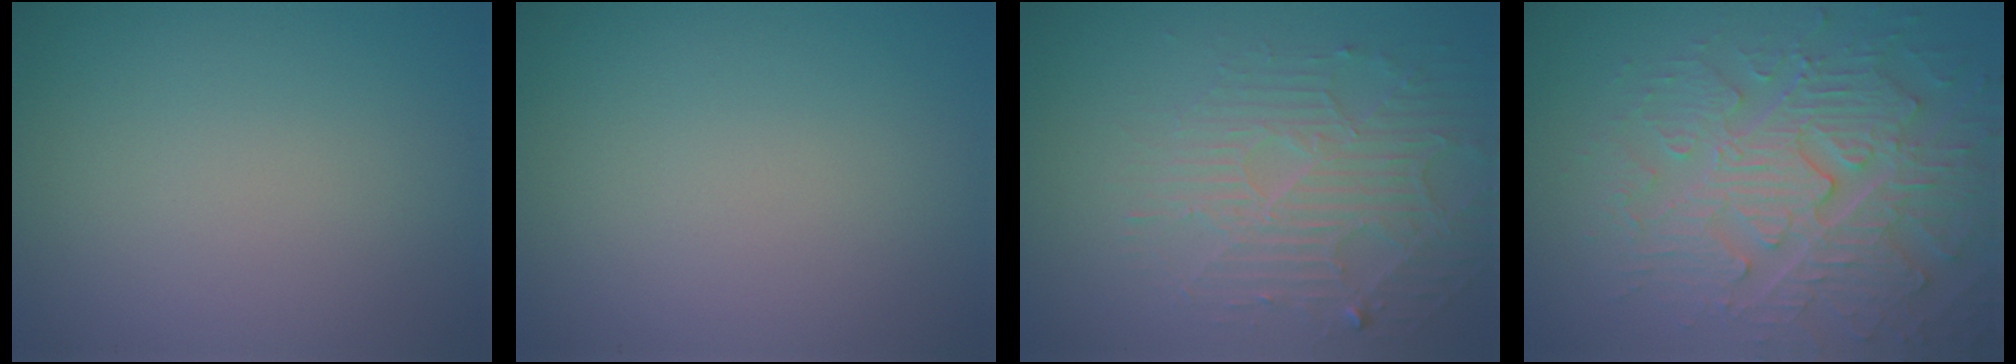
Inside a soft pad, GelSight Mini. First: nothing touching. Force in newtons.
{"total": 0.0}
{"total": 4.8, "press": 3.4, "slide": 3.4}
{"total": 6.8, "press": 5.8, "slide": 3.6}